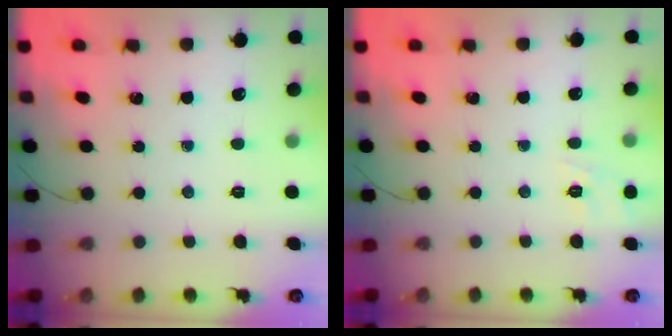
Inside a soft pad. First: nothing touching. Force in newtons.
{"total": 9.3, "press": 9.1, "slide": 1.8}